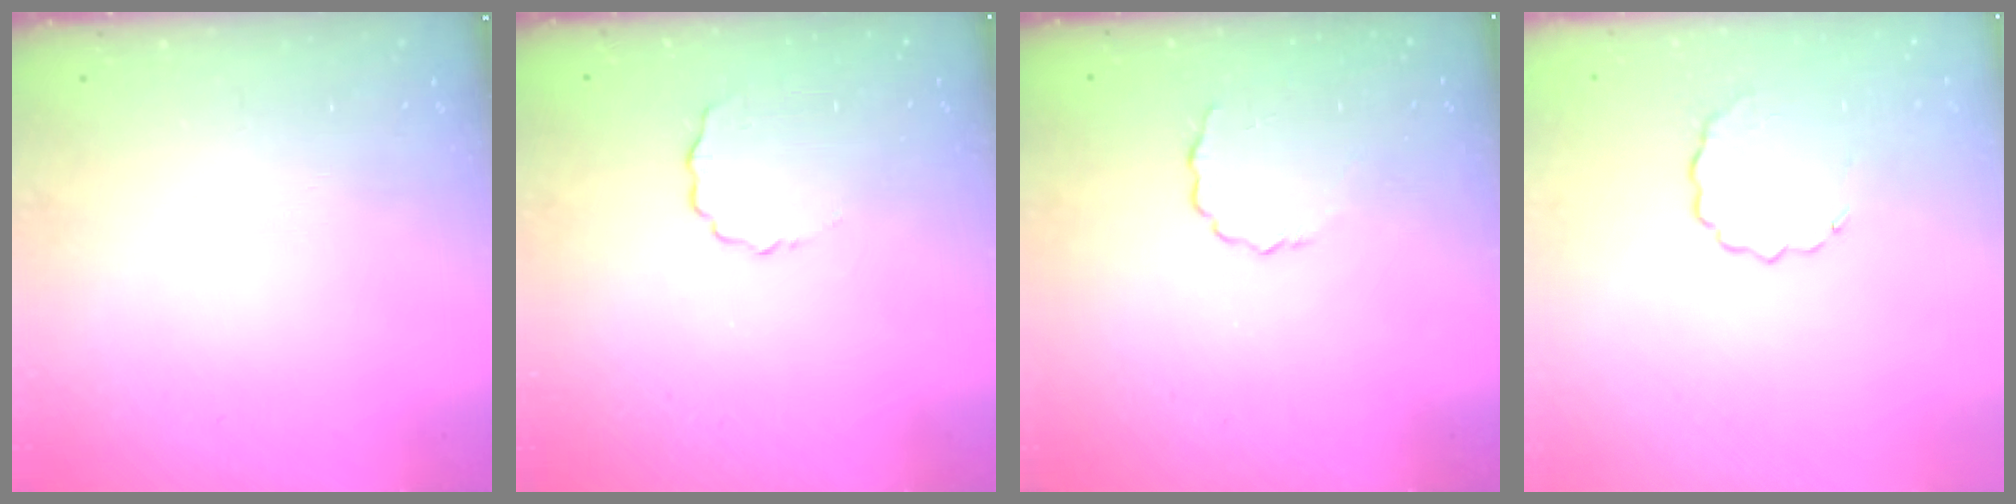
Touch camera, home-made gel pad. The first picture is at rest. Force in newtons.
{"total": 2.6, "press": 2.5, "slide": 0.8}
{"total": 2.7, "press": 2.5, "slide": 0.8}
{"total": 4.5, "press": 4.4, "slide": 1.1}